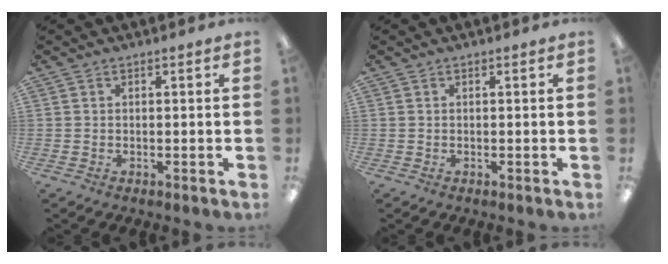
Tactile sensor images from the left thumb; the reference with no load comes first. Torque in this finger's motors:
{"motor_torque": [-0.15, -0.16, 0.14, -0.10, 0.00]}